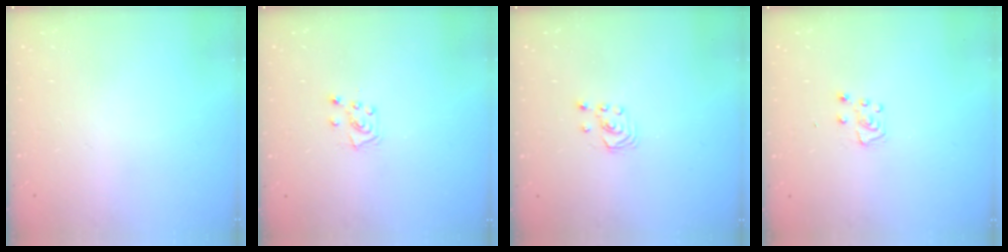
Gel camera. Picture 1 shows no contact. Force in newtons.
{"total": 5.4, "press": 5.4, "slide": 0.6}
{"total": 1.9, "press": 1.9, "slide": 0.2}
{"total": 5.1, "press": 5.0, "slide": 0.6}